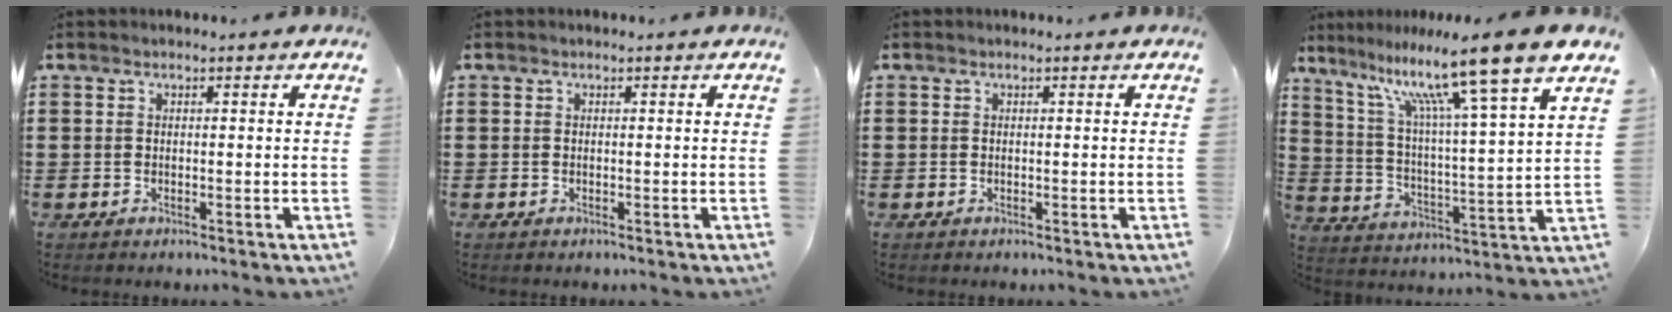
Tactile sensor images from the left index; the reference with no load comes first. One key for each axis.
{"total": 0.0}
{"total": 0.0}
{"total": 12.9, "fx": 10.0, "fy": -0.7, "fz": 8.1, "tx": -0.167, "ty": -0.076, "tz": 0.153}